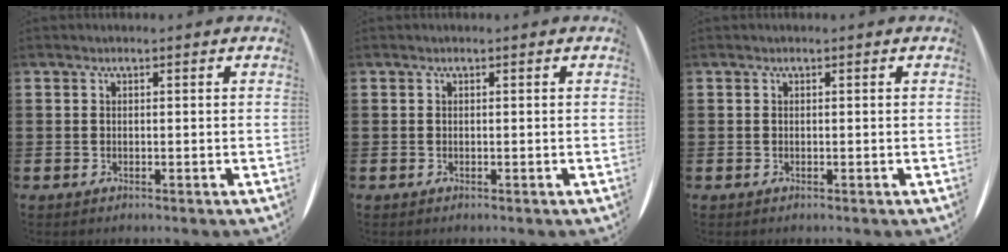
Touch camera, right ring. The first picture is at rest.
{"total": 0.0}
{"total": 0.0}